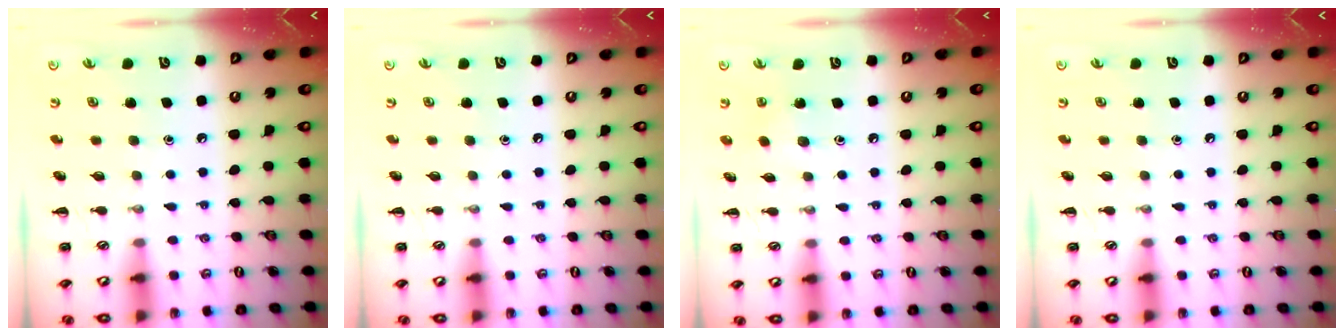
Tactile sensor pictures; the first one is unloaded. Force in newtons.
{"total": 0.0}
{"total": 2.6, "press": 2.5, "slide": 0.7}
{"total": 0.0}